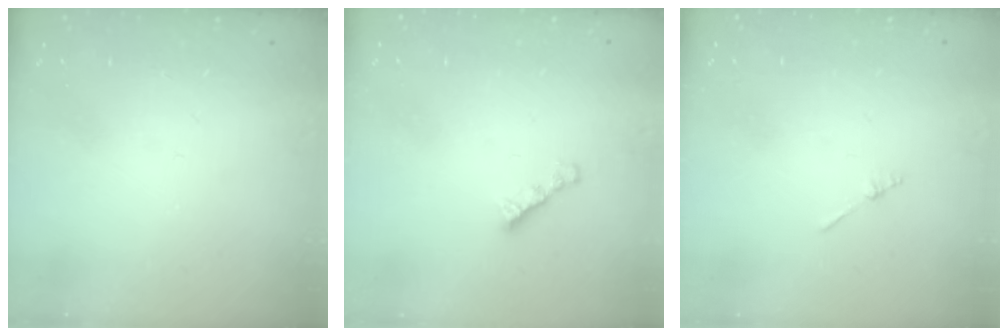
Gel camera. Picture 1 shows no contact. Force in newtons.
{"total": 3.0, "press": 3.0, "slide": 0.1}
{"total": 1.3, "press": 1.3, "slide": 0.3}